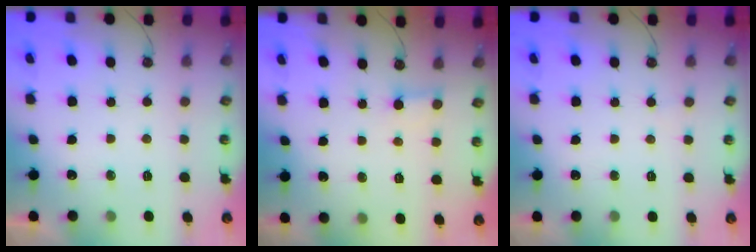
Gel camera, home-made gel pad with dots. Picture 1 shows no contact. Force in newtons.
{"total": 2.1, "press": 2.1, "slide": 0.1}
{"total": 2.5, "press": 2.5, "slide": 0.3}